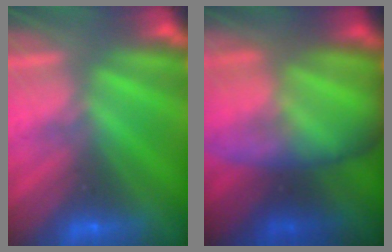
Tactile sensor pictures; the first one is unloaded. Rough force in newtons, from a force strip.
{"total": 9.0}